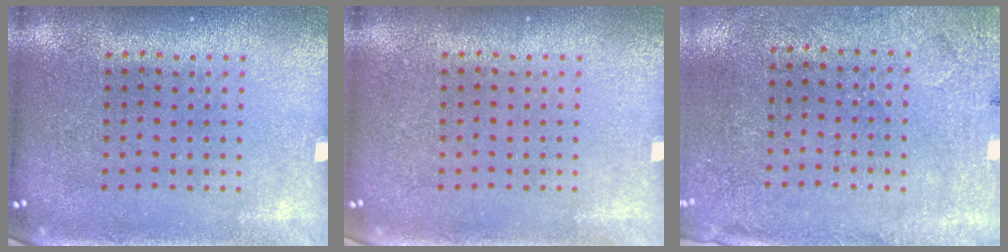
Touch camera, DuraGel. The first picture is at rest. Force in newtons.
{"total": 0.0}
{"total": 2.7, "press": 2.2, "slide": 1.5}